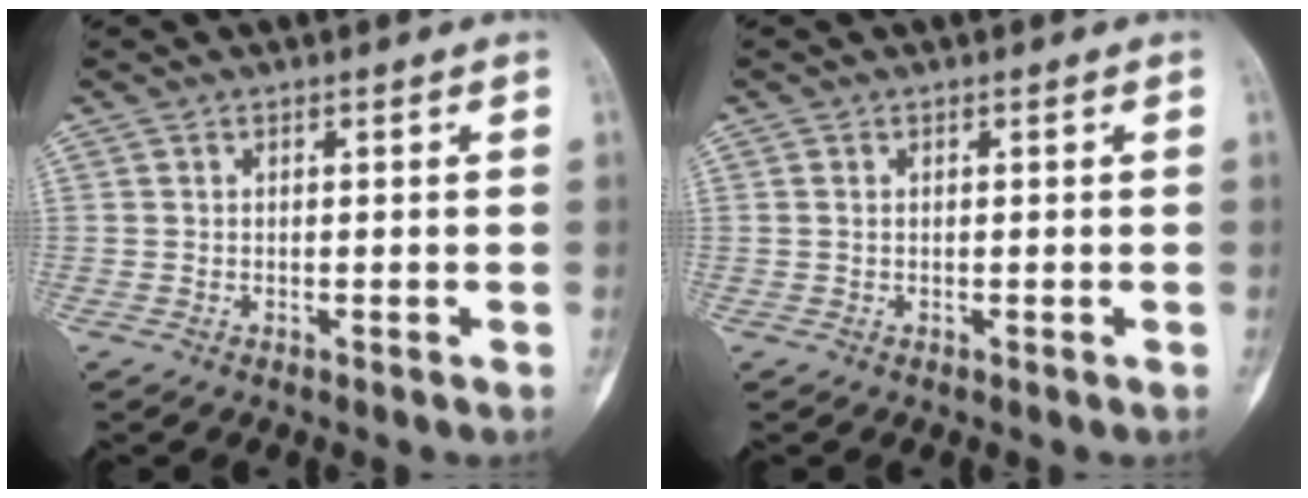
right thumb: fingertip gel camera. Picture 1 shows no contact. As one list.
[{"total": 0.0}]